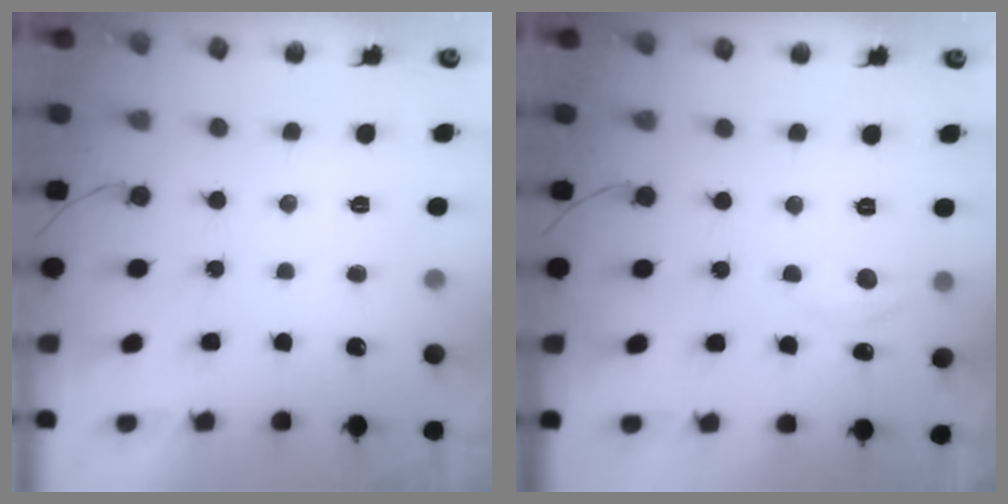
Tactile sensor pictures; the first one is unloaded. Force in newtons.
{"total": 4.7, "press": 4.7, "slide": 0.7}